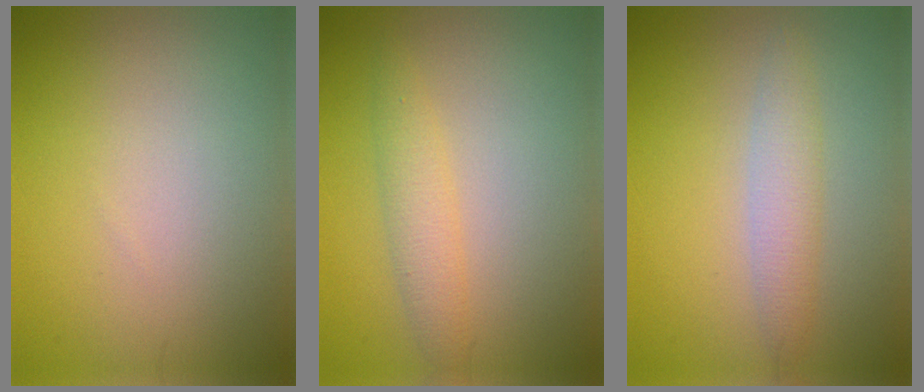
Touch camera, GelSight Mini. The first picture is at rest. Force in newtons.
{"total": 2.3, "press": 2.3, "slide": 0.1}
{"total": 2.5, "press": 2.5, "slide": 0.0}